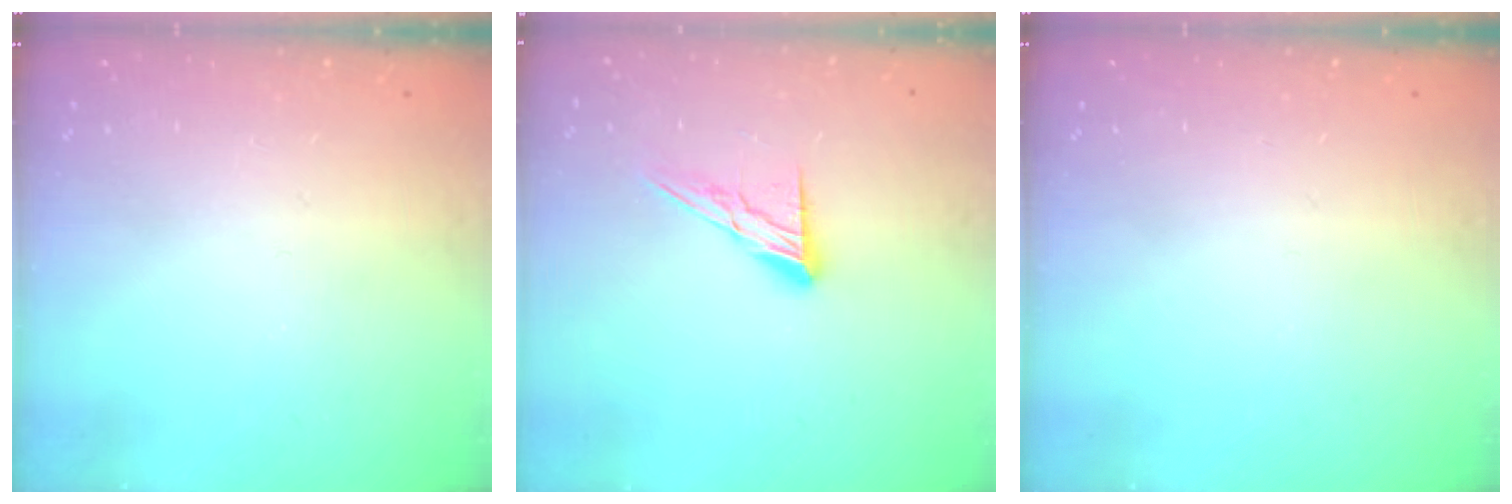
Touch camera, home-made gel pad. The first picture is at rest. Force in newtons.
{"total": 9.8, "press": 9.8, "slide": 0.5}
{"total": 0.0}